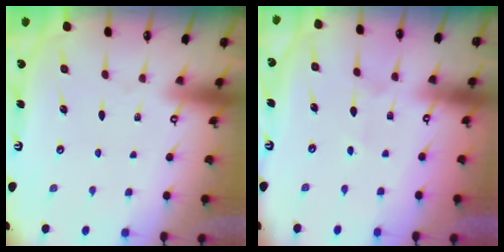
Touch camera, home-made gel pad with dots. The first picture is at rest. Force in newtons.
{"total": 2.7, "press": 2.5, "slide": 1.1}